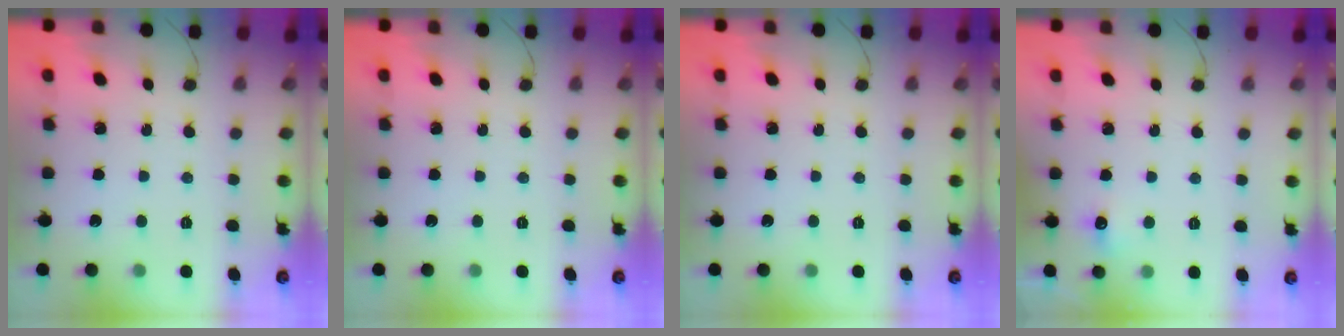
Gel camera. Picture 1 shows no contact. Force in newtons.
{"total": 0.0}
{"total": 0.0}
{"total": 4.6, "press": 4.5, "slide": 1.2}